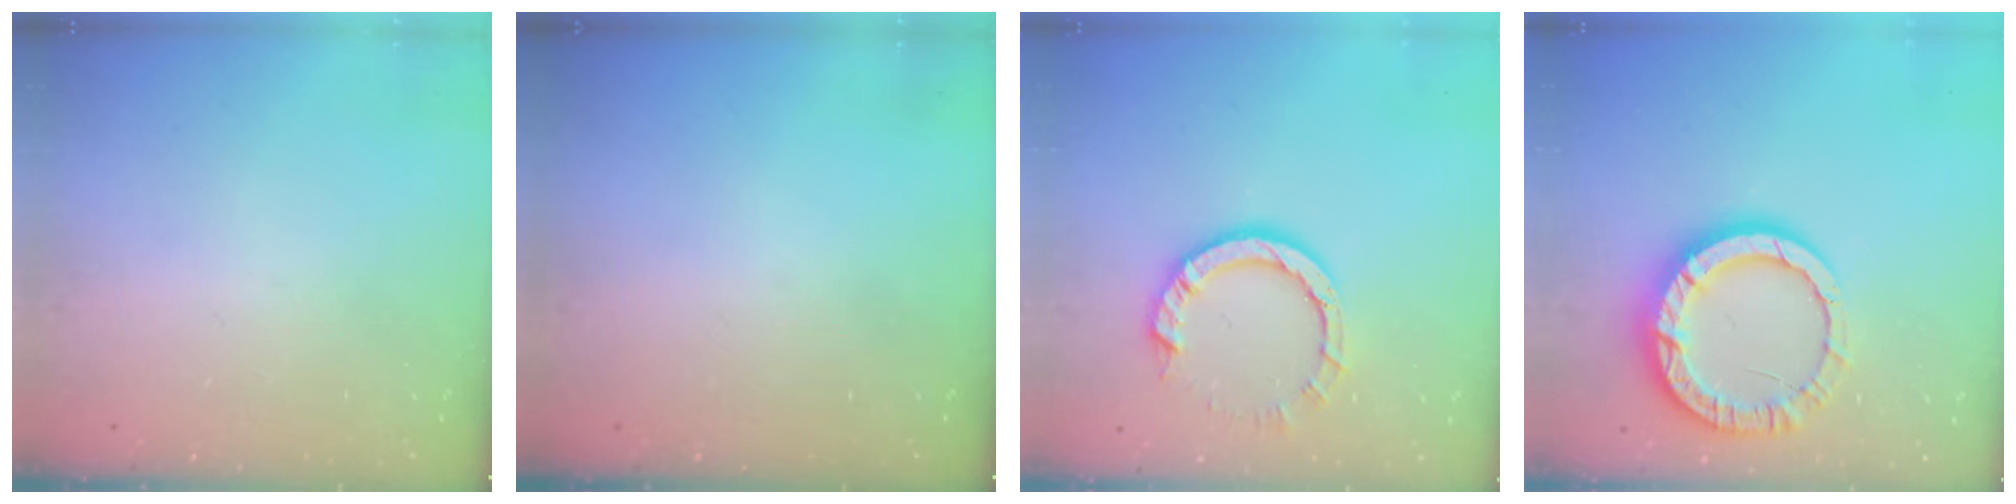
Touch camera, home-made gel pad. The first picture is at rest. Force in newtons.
{"total": 0.0}
{"total": 9.3, "press": 9.3, "slide": 1.0}
{"total": 13.6, "press": 13.5, "slide": 1.1}